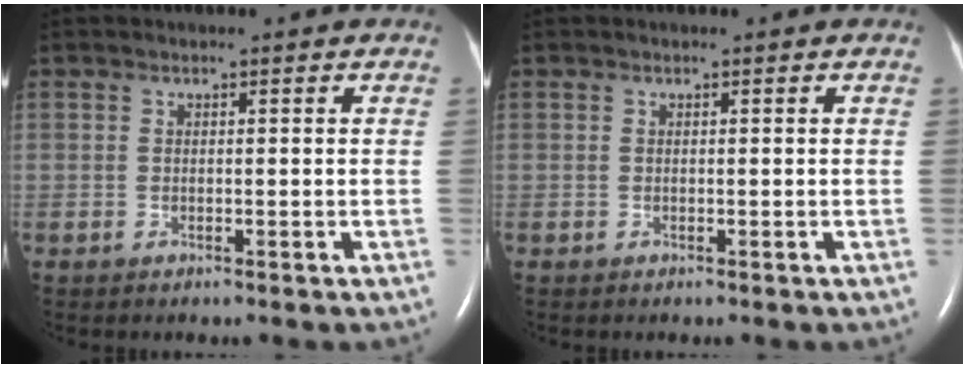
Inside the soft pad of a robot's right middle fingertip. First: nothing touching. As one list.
[{"total": 0.0}]